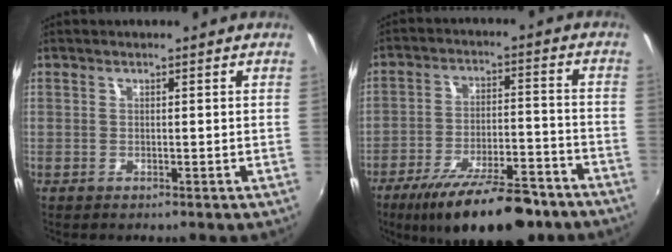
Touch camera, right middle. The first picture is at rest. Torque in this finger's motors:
{"motor_torque": [1.07, -1.06, 0.31, 0.21]}